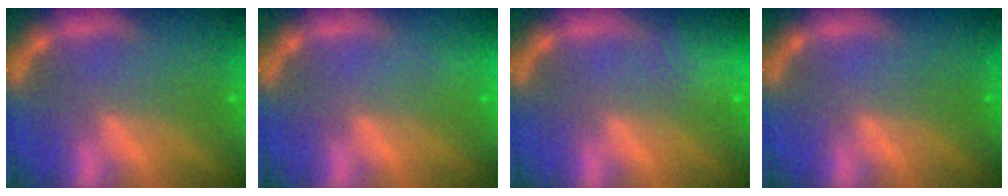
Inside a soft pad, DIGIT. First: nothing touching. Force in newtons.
{"total": 0.9}
{"total": 5.0}
{"total": 0.0}